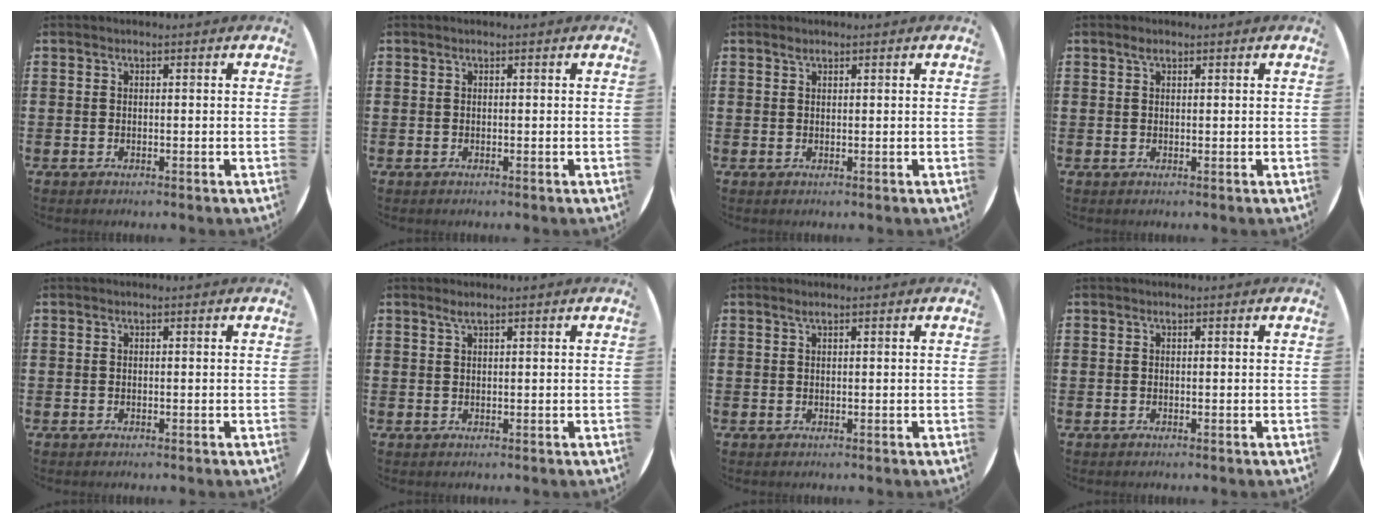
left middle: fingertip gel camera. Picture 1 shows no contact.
{"total": 0.0}
{"total": 0.6, "force": [0.5, 0.2, 0.1], "torque": [-0.004, 0.001, 0.010]}
{"total": 1.0, "force": [0.6, 0.4, 0.7], "torque": [-0.007, 0.001, 0.008]}
{"total": 0.0}
{"total": 1.0, "force": [0.7, 0.0, 0.7], "torque": [-0.015, 0.002, 0.013]}
{"total": 0.5, "force": [0.4, -0.1, 0.4], "torque": [-0.006, 0.000, 0.007]}
{"total": 0.0}